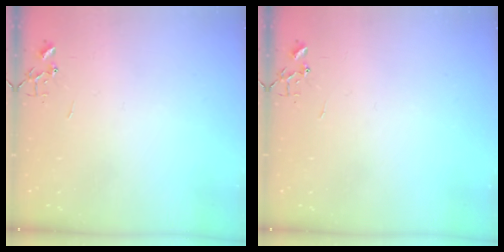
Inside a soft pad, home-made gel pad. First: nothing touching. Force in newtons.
{"total": 0.0}